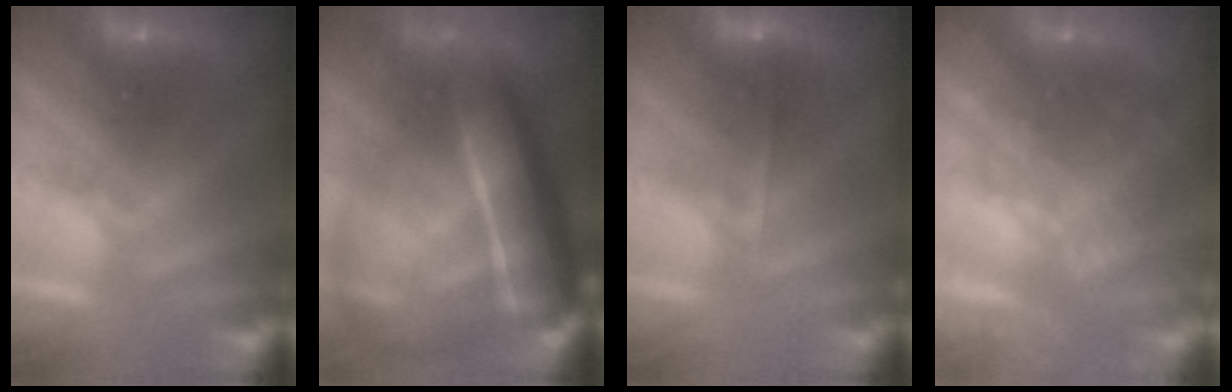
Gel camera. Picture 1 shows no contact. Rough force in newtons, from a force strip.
{"total": 9.0}
{"total": 2.0}
{"total": 6.4}